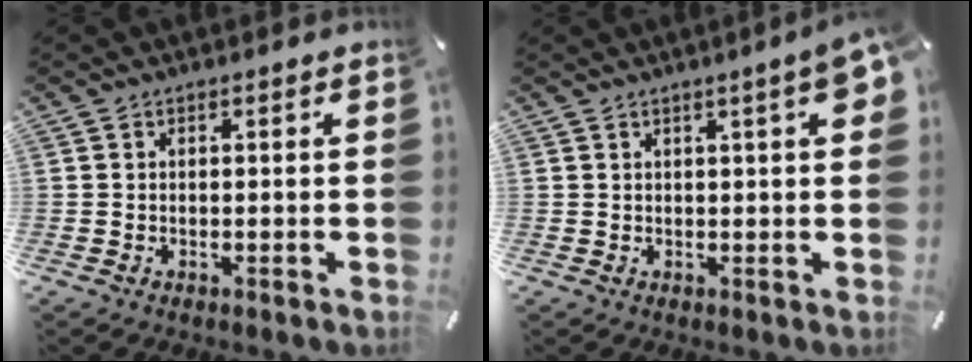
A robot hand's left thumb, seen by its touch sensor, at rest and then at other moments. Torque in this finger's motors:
{"motor_torque": [0.35, 0.29, 0.63, 0.21, 0.06]}